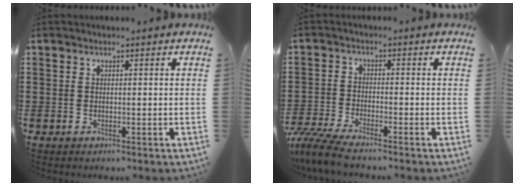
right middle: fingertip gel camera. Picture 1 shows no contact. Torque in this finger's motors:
{"motor_torque": [1.04, -0.03, 0.55, 0.18]}